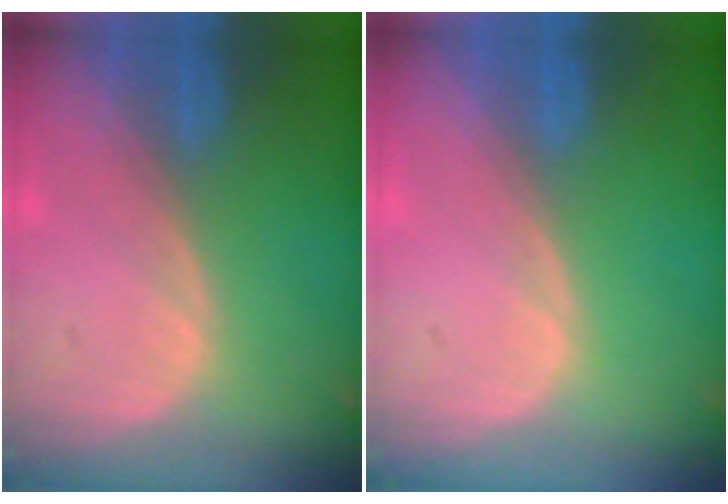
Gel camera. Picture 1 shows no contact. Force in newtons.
{"total": 0.0}